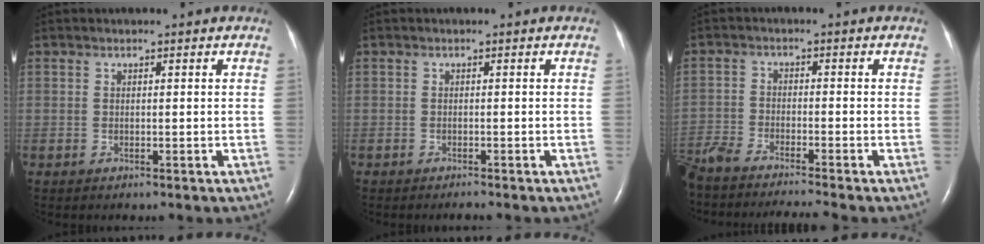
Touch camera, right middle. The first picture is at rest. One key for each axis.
{"total": 0.8, "fx": -0.7, "fy": 0.0, "fz": 0.3, "tx": -0.010, "ty": -0.002, "tz": -0.011}
{"total": 11.9, "fx": -10.9, "fy": -0.3, "fz": 4.9, "tx": -0.078, "ty": -0.015, "tz": -0.182}